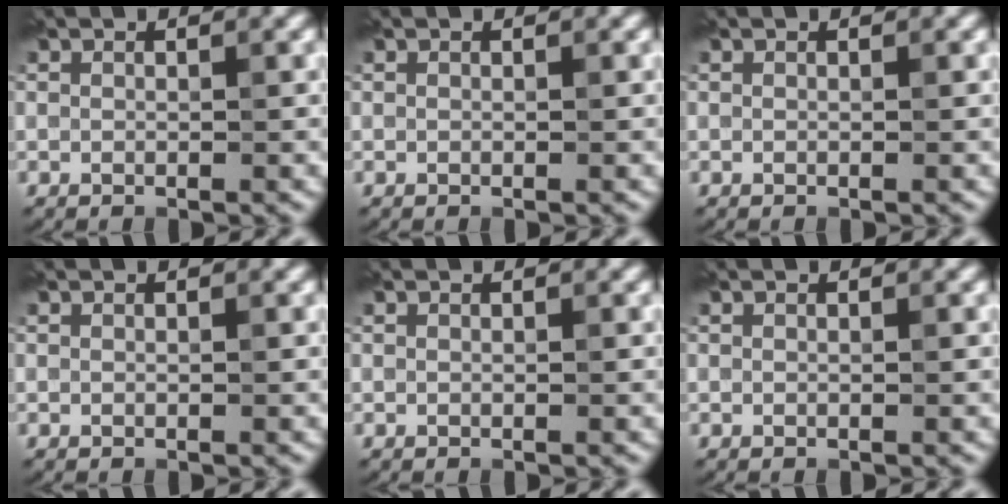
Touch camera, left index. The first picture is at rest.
{"total": 0.0}
{"total": 0.0}
{"total": 0.0}
{"total": 0.0}
{"total": 0.0}